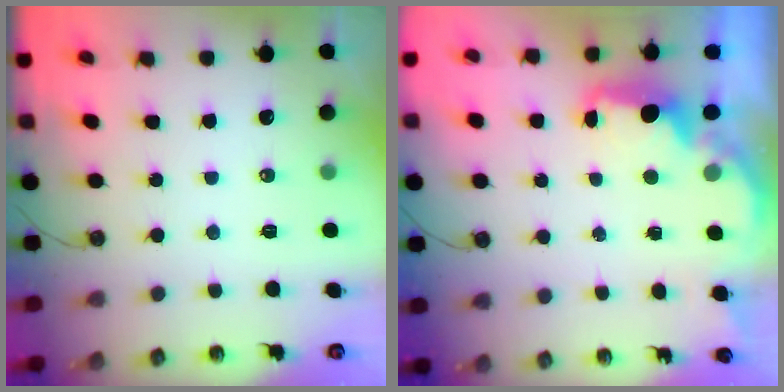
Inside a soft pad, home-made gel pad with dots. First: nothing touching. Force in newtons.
{"total": 2.4, "press": 2.3, "slide": 0.9}